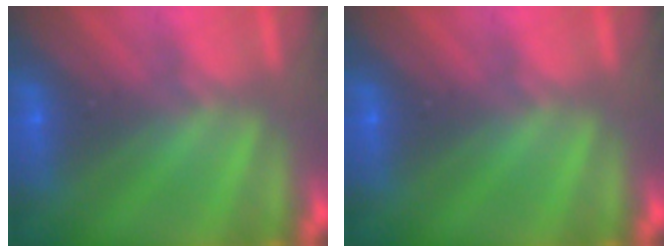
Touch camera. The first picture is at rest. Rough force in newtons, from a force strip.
{"total": 0.0}